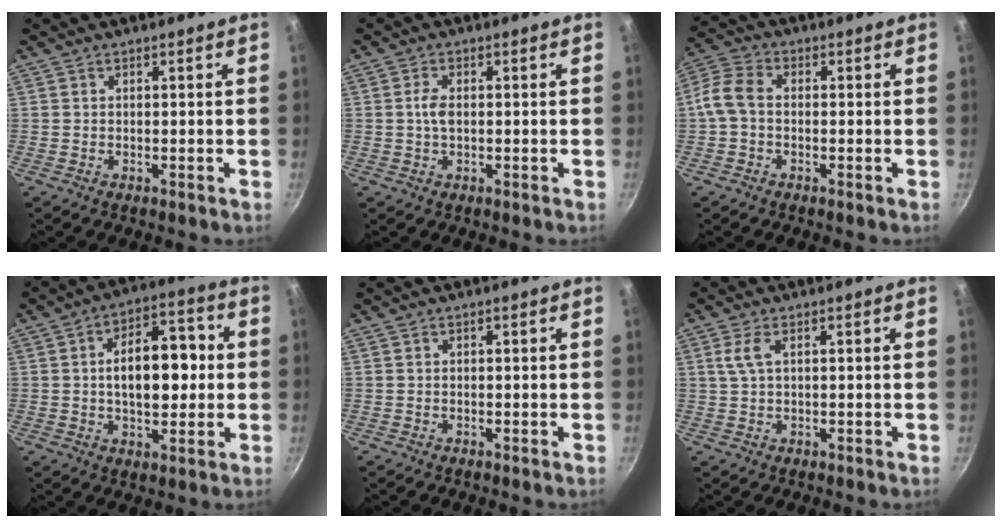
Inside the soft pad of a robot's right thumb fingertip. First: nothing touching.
{"total": 2.6, "force": [0.1, 1.3, 2.2], "torque": [-0.049, 0.002, -0.002]}
{"total": 6.5, "force": [-0.4, 4.4, 4.7], "torque": [-0.099, 0.018, -0.018]}
{"total": 13.5, "force": [0.7, 7.4, 11.3], "torque": [-0.146, 0.023, 0.007]}
{"total": 0.0}
{"total": 3.2, "force": [1.1, 1.4, 2.7], "torque": [-0.072, 0.009, 0.026]}